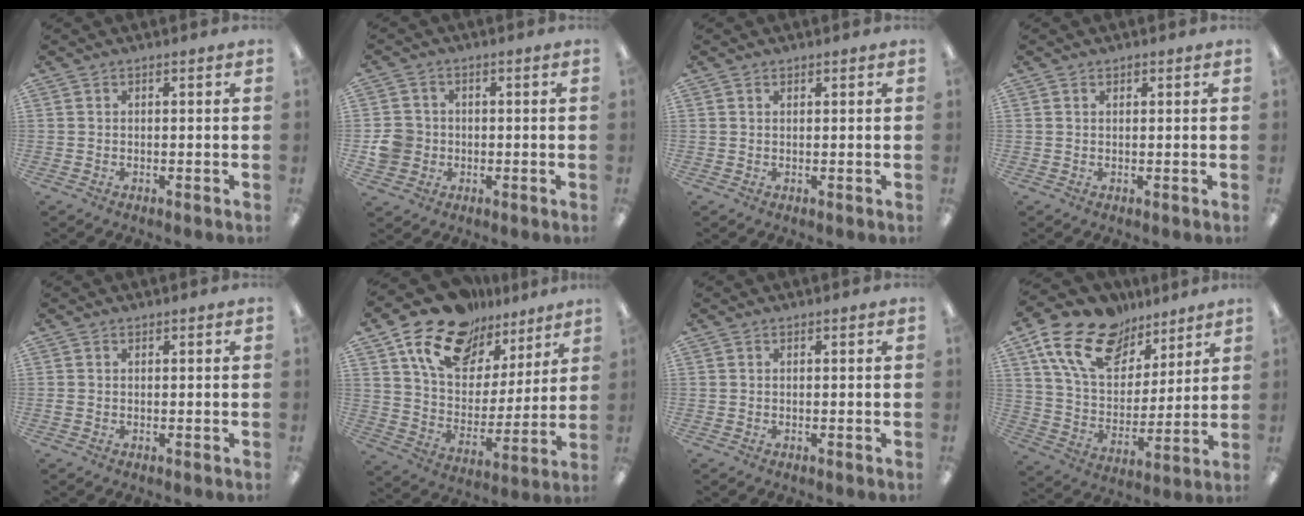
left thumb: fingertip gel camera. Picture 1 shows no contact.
{"total": 5.3, "force": [-0.7, 5.0, 1.7], "torque": [-0.033, 0.012, -0.012]}
{"total": 0.7, "force": [0.5, 0.4, 0.3], "torque": [-0.006, 0.002, 0.010]}
{"total": 0.9, "force": [0.6, 0.5, 0.4], "torque": [-0.009, 0.002, 0.010]}
{"total": 0.7, "force": [0.0, 0.5, 0.4], "torque": [-0.007, 0.003, -0.001]}
{"total": 16.4, "force": [12.0, 9.3, 6.3], "torque": [-0.132, -0.073, 0.220]}
{"total": 0.0}
{"total": 18.9, "force": [12.3, 10.8, 9.5], "torque": [-0.187, -0.054, 0.228]}